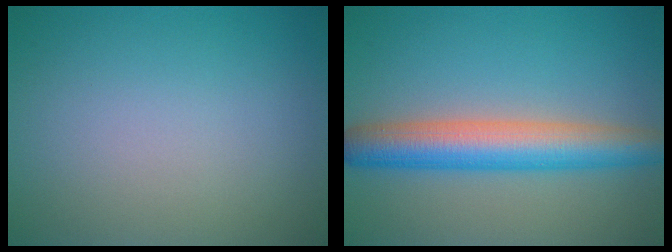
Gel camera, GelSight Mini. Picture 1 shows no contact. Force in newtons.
{"total": 6.5, "press": 6.5, "slide": 0.2}